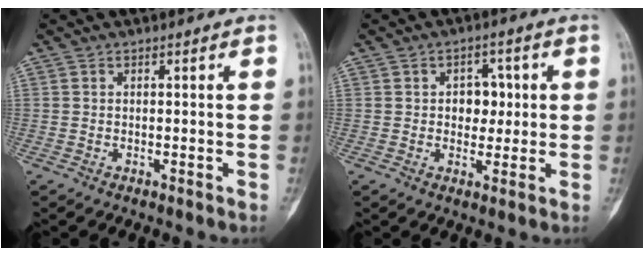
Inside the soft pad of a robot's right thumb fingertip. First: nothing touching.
{"total": 5.3, "force": [0.7, 4.0, 3.4], "torque": [-0.012, 0.003, 0.007]}